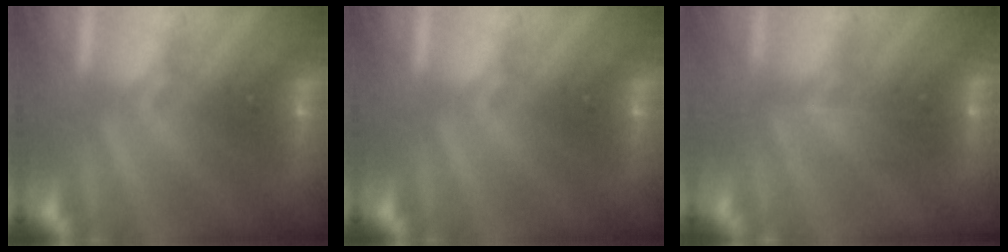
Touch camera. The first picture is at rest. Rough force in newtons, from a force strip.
{"total": 0.0}
{"total": 2.4}